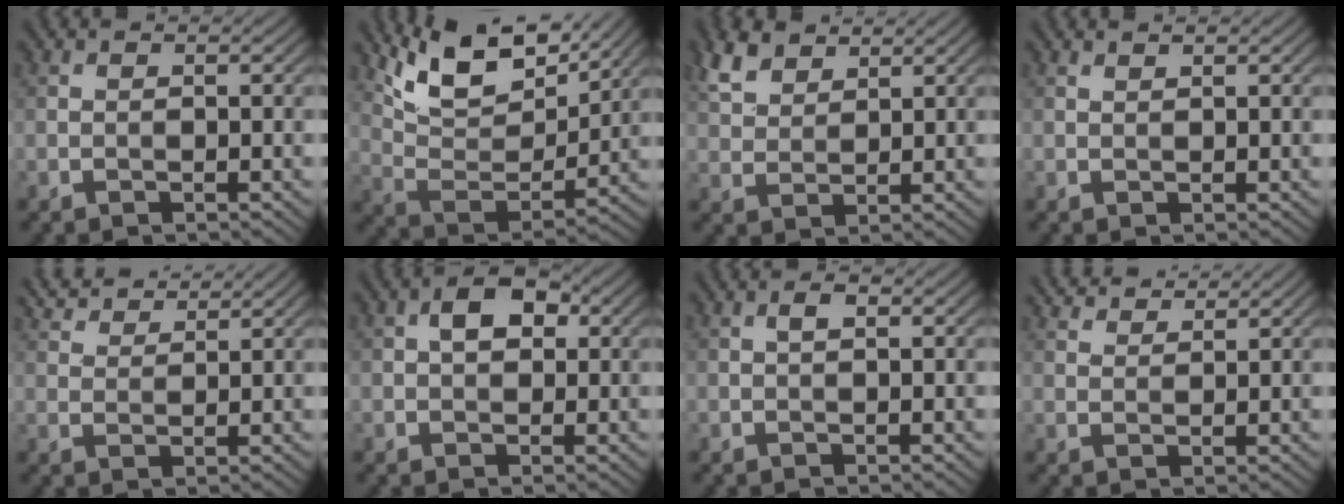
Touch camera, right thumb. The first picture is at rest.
{"total": 11.6, "force": [8.4, 4.4, 6.6], "torque": [-0.149, -0.004, 0.149]}
{"total": 5.5, "force": [3.9, 2.8, 2.7], "torque": [-0.072, 0.009, 0.083]}
{"total": 0.6, "force": [0.6, -0.1, 0.2], "torque": [-0.005, 0.002, 0.015]}
{"total": 5.1, "force": [4.6, 0.9, 1.9], "torque": [-0.057, 0.013, 0.089]}
{"total": 4.1, "force": [1.0, 2.7, 3.0], "torque": [-0.050, 0.008, 0.010]}
{"total": 1.3, "force": [0.4, 0.6, 1.1], "torque": [-0.019, 0.002, 0.005]}
{"total": 4.1, "force": [3.8, 0.7, 1.5], "torque": [-0.039, 0.007, 0.073]}